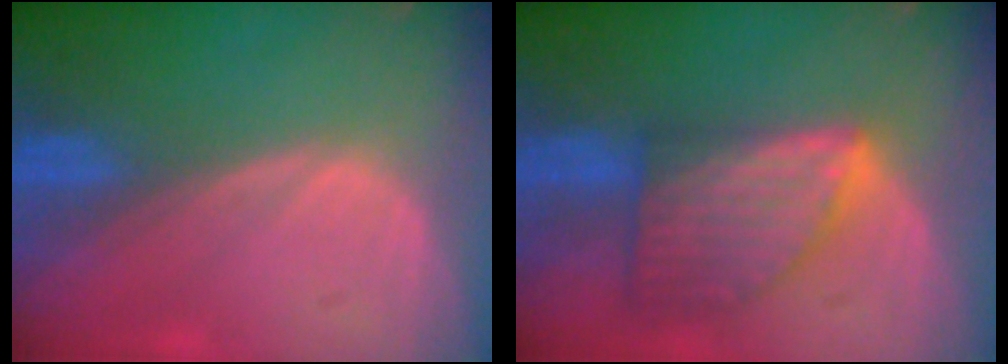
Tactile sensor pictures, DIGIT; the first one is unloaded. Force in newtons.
{"total": 8.1, "press": 7.4, "slide": 3.4}